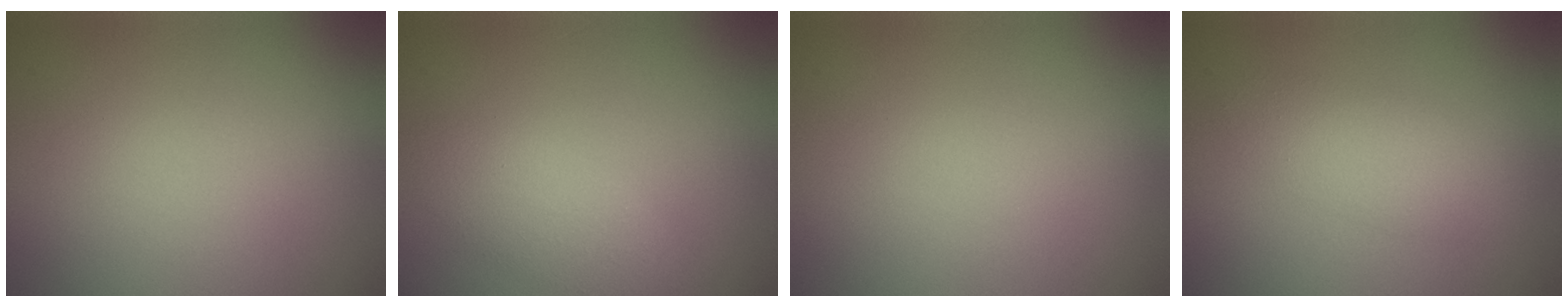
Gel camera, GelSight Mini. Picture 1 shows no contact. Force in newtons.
{"total": 2.8, "press": 2.8, "slide": 0.2}
{"total": 0.0}
{"total": 3.0, "press": 3.0, "slide": 0.0}